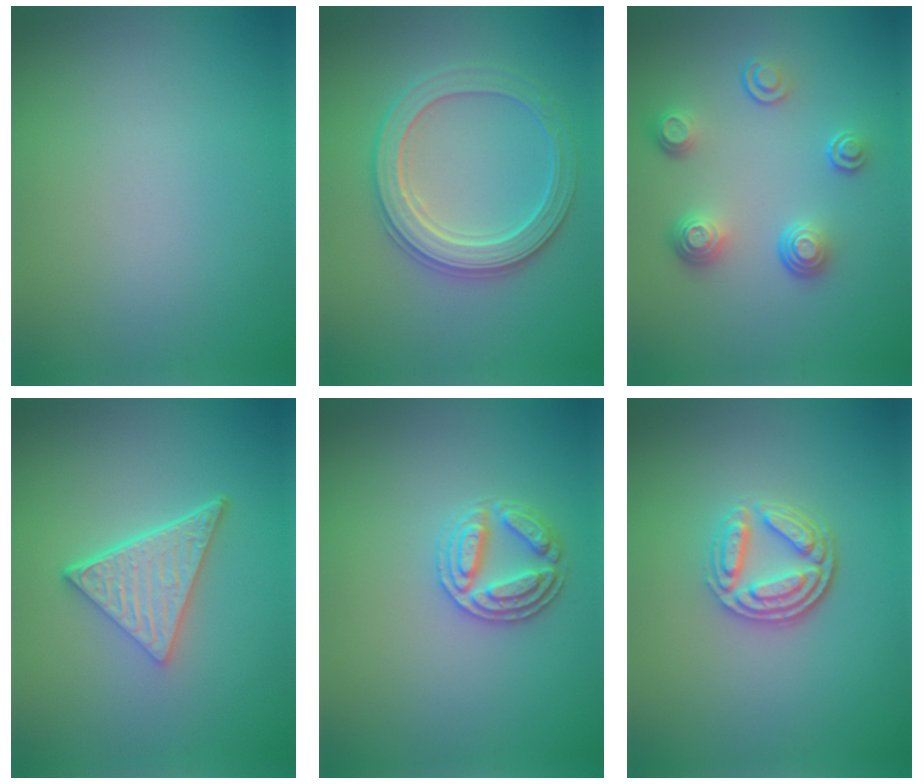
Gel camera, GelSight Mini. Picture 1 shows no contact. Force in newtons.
{"total": 3.9, "press": 3.8, "slide": 0.9}
{"total": 4.0, "press": 3.0, "slide": 2.6}
{"total": 4.9, "press": 3.5, "slide": 3.5}
{"total": 2.9, "press": 2.9, "slide": 0.5}
{"total": 4.1, "press": 3.2, "slide": 2.5}